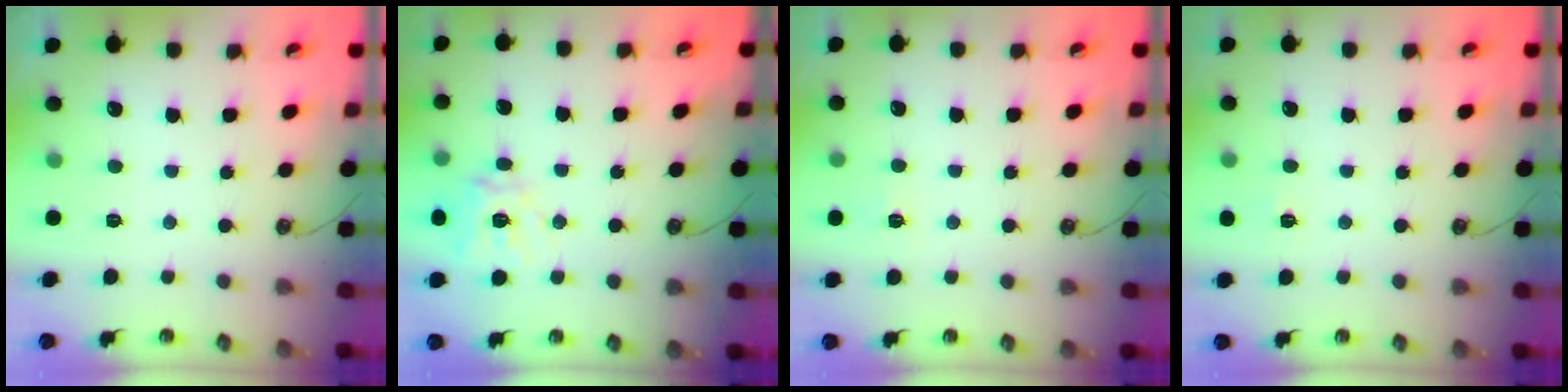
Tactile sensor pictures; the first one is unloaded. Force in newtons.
{"total": 12.9, "press": 12.8, "slide": 1.7}
{"total": 4.1, "press": 4.1, "slide": 0.5}
{"total": 4.0, "press": 4.0, "slide": 0.4}